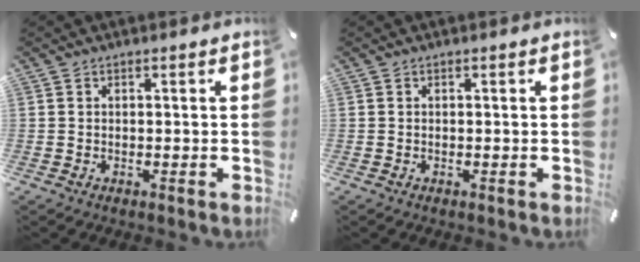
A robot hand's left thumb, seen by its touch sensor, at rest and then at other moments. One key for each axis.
{"total": 0.0}